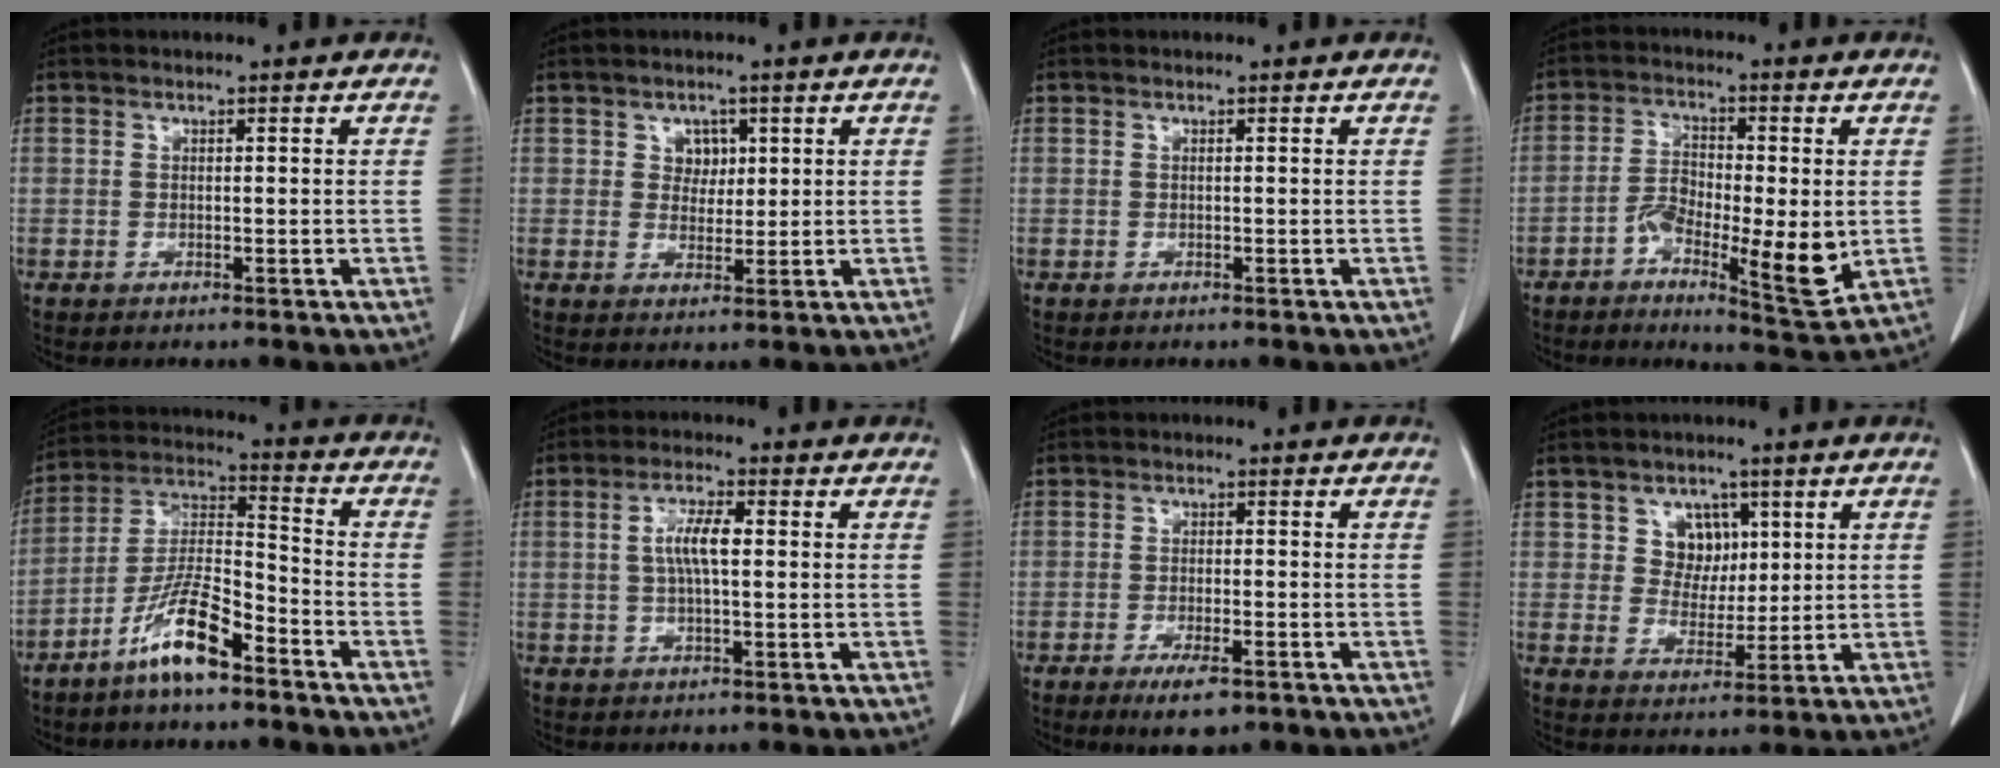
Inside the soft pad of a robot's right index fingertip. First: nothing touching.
{"total": 2.9, "force": [1.1, 2.4, 1.2], "torque": [-0.011, 0.002, 0.018]}
{"total": 0.0}
{"total": 10.5, "force": [-2.5, 2.9, 9.7], "torque": [-0.162, -0.005, -0.038]}
{"total": 10.7, "force": [-7.0, 1.9, 7.9], "torque": [-0.162, -0.006, -0.138]}
{"total": 4.8, "force": [0.5, 1.0, 4.7], "torque": [-0.094, 0.008, 0.007]}
{"total": 5.1, "force": [-3.2, 1.3, 3.8], "torque": [-0.066, -0.009, -0.045]}
{"total": 4.9, "force": [1.9, 4.2, 1.6], "torque": [-0.021, 0.007, 0.036]}